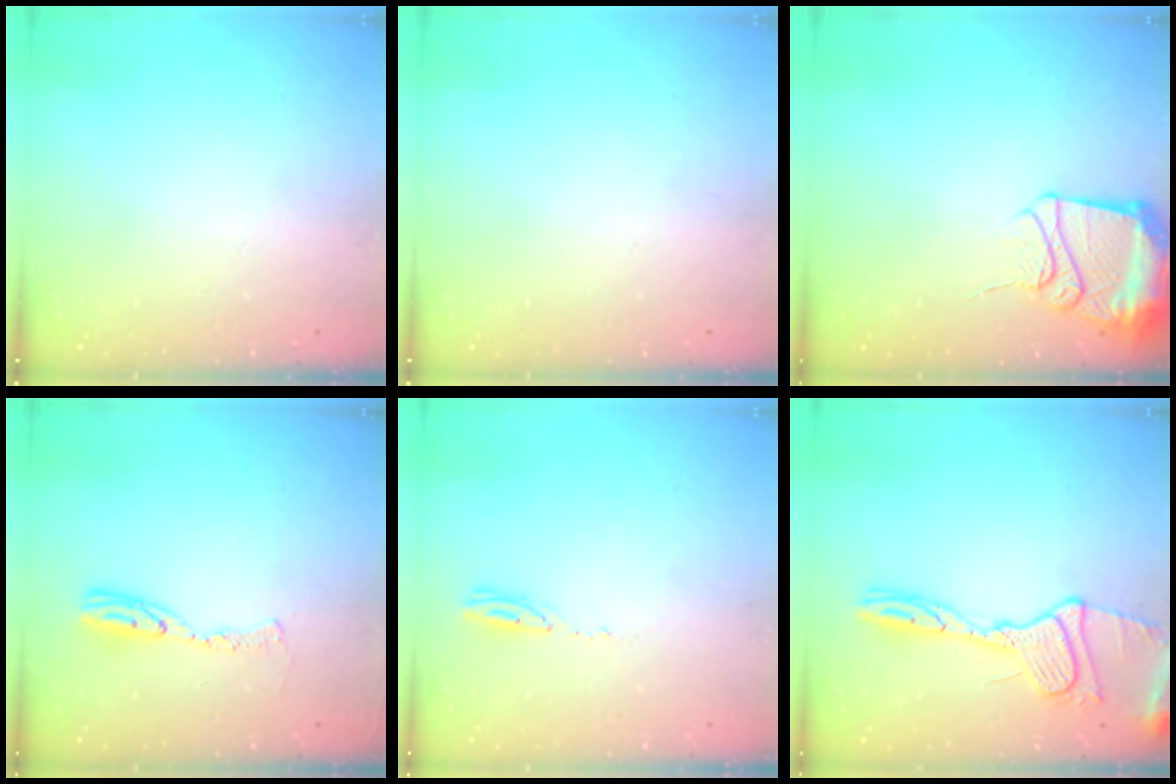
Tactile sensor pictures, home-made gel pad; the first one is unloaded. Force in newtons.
{"total": 0.0}
{"total": 12.8, "press": 12.8, "slide": 1.1}
{"total": 8.2, "press": 8.1, "slide": 0.7}
{"total": 3.5, "press": 3.5, "slide": 0.3}
{"total": 17.1, "press": 17.1, "slide": 1.5}